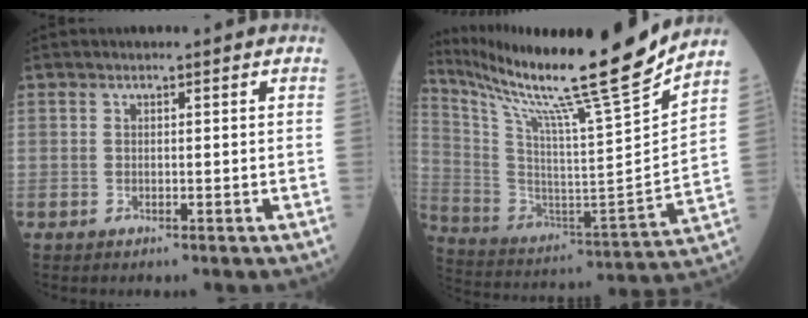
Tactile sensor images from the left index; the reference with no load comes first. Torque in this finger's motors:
{"motor_torque": [0.87, -1.27, 0.20, 0.07]}